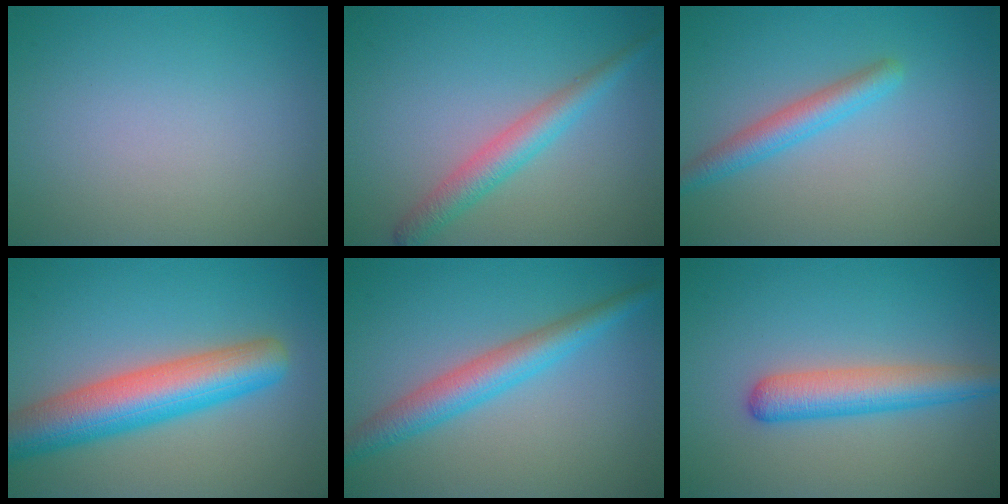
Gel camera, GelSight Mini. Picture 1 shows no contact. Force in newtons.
{"total": 3.2, "press": 3.2, "slide": 0.0}
{"total": 2.8, "press": 2.8, "slide": 0.2}
{"total": 8.0, "press": 8.0, "slide": 0.3}
{"total": 4.3, "press": 4.3, "slide": 0.0}
{"total": 4.3, "press": 4.3, "slide": 0.1}